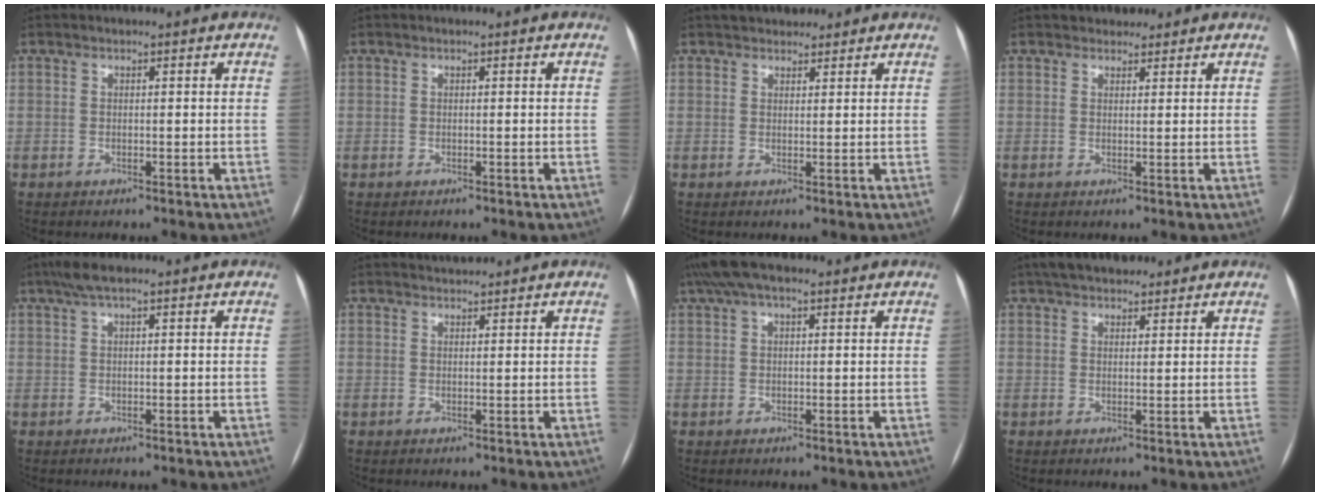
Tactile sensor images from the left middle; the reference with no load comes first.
{"total": 0.0}
{"total": 4.6, "force": [4.0, 1.9, 1.3], "torque": [-0.008, 0.020, 0.062]}
{"total": 3.0, "force": [2.6, 1.4, 0.5], "torque": [0.000, 0.013, 0.038]}
{"total": 3.3, "force": [2.2, 0.5, 2.5], "torque": [-0.054, 0.026, 0.042]}
{"total": 1.2, "force": [1.2, 0.0, -0.1], "torque": [-0.007, 0.006, 0.025]}
{"total": 6.0, "force": [3.8, 2.1, 4.0], "torque": [-0.085, 0.044, 0.068]}
{"total": 7.0, "force": [5.6, 2.6, 3.1], "torque": [-0.042, 0.026, 0.094]}